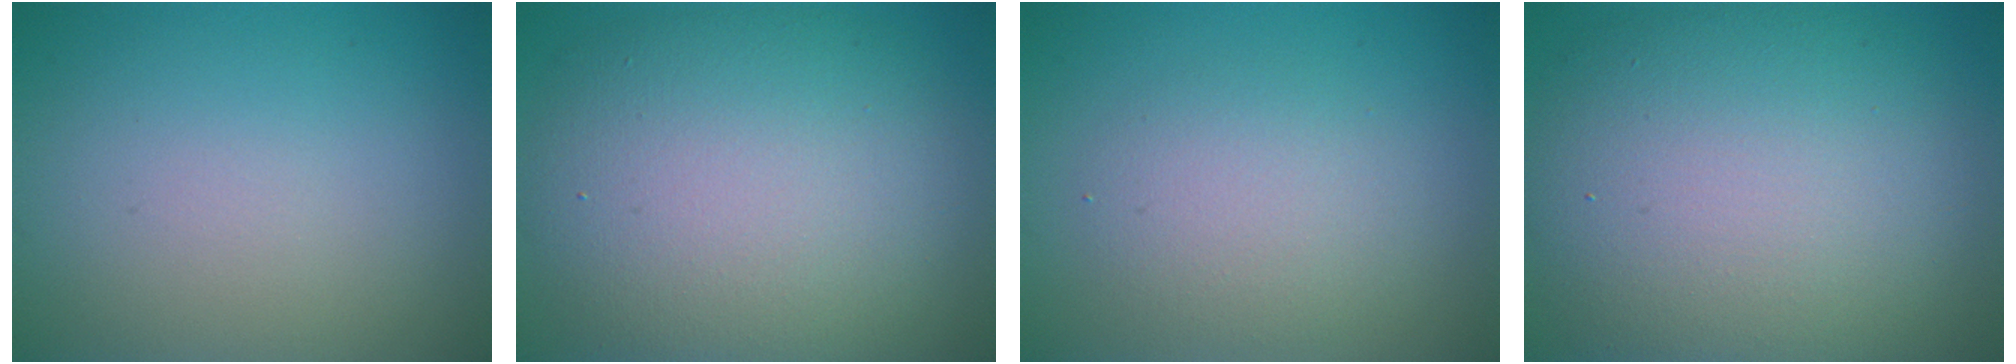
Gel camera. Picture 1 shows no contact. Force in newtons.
{"total": 10.9, "press": 10.8, "slide": 1.1}
{"total": 3.0, "press": 3.0, "slide": 0.2}
{"total": 12.4, "press": 12.4, "slide": 0.7}